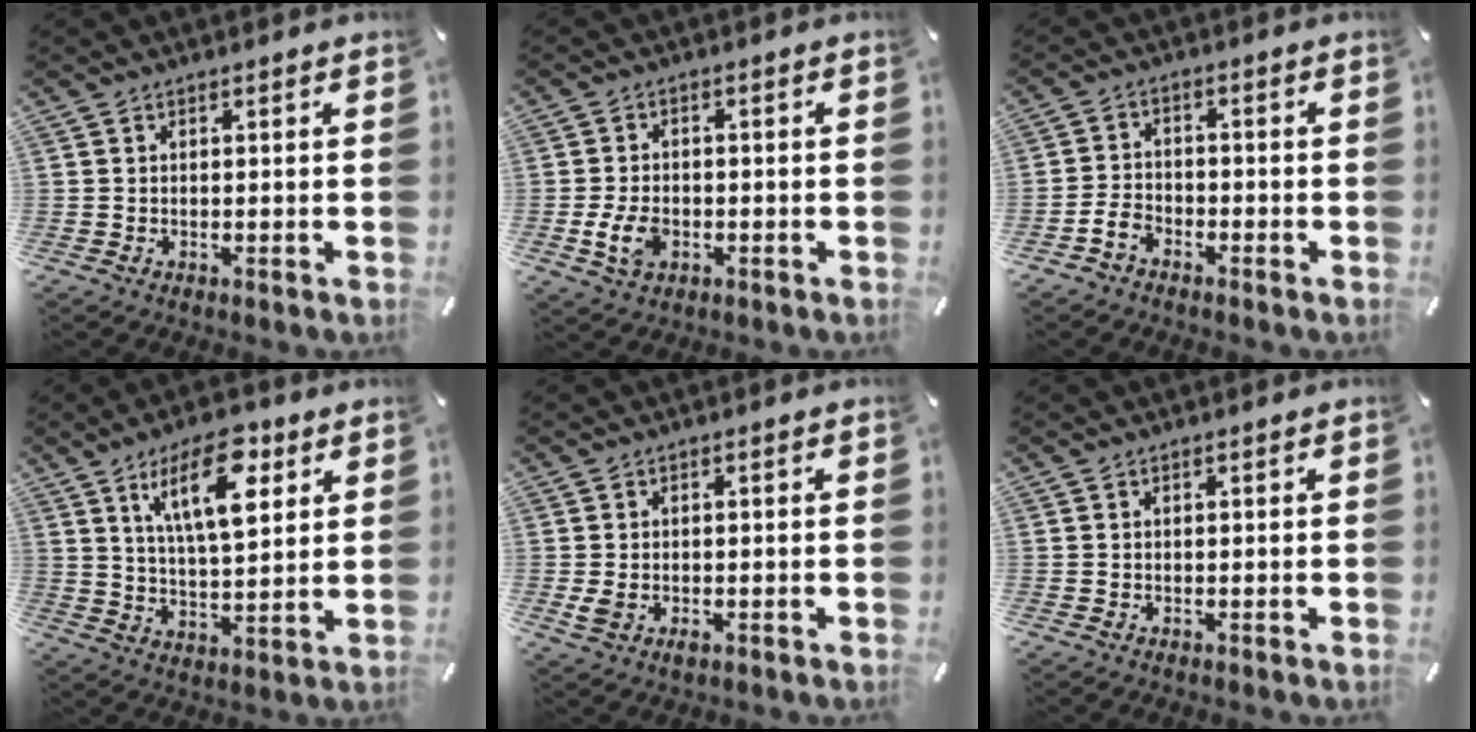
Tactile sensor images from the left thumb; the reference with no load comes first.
{"total": 5.8, "force": [-1.8, 4.0, 3.8], "torque": [-0.087, 0.004, -0.033]}
{"total": 4.1, "force": [-2.7, 2.5, 1.6], "torque": [-0.033, 0.014, -0.053]}
{"total": 15.3, "force": [7.7, 6.5, 11.4], "torque": [-0.193, -0.020, 0.127]}
{"total": 2.4, "force": [-0.7, 1.6, 1.7], "torque": [-0.033, 0.000, -0.010]}
{"total": 0.0}